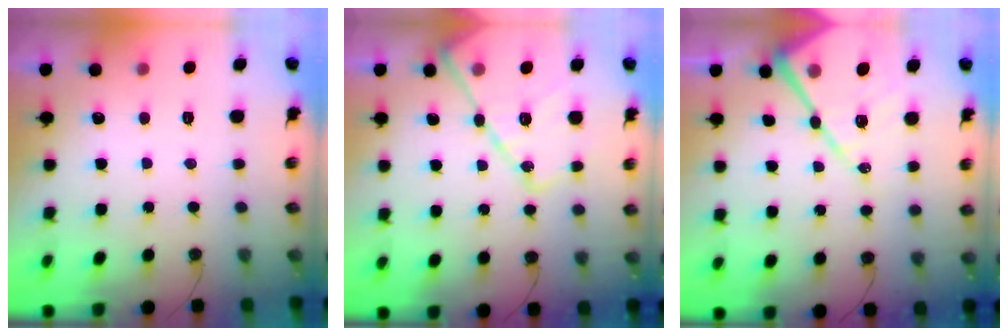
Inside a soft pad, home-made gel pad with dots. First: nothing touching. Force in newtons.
{"total": 17.5, "press": 17.5, "slide": 1.5}
{"total": 17.1, "press": 17.1, "slide": 1.7}